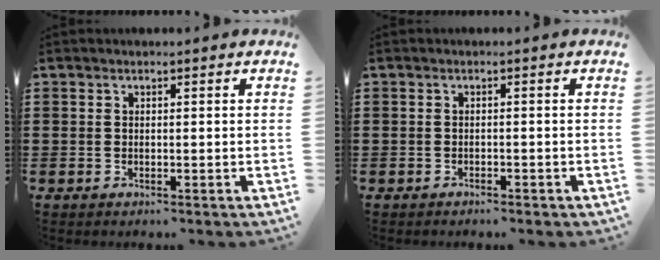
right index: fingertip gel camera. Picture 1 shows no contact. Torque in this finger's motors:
{"motor_torque": [1.09, 1.04, 0.00, -0.01]}